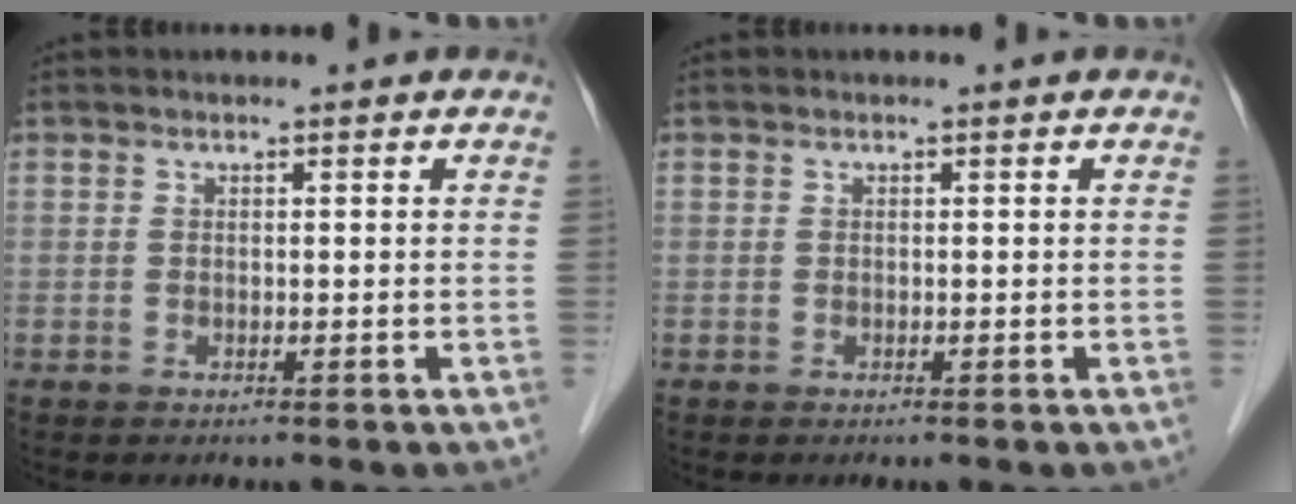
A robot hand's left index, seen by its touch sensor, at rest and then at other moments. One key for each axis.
{"total": 0.0}